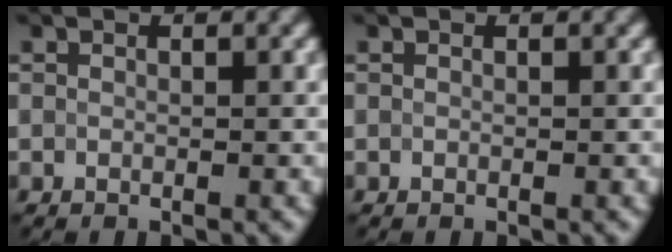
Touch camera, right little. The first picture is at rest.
{"total": 0.0}